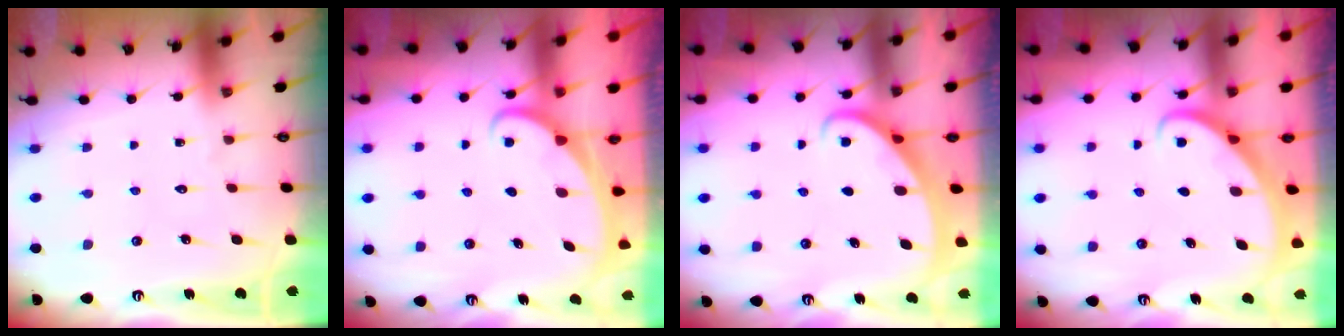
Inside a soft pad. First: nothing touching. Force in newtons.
{"total": 1.6, "press": 1.6, "slide": 0.0}
{"total": 2.3, "press": 2.3, "slide": 0.2}
{"total": 2.7, "press": 2.7, "slide": 0.2}